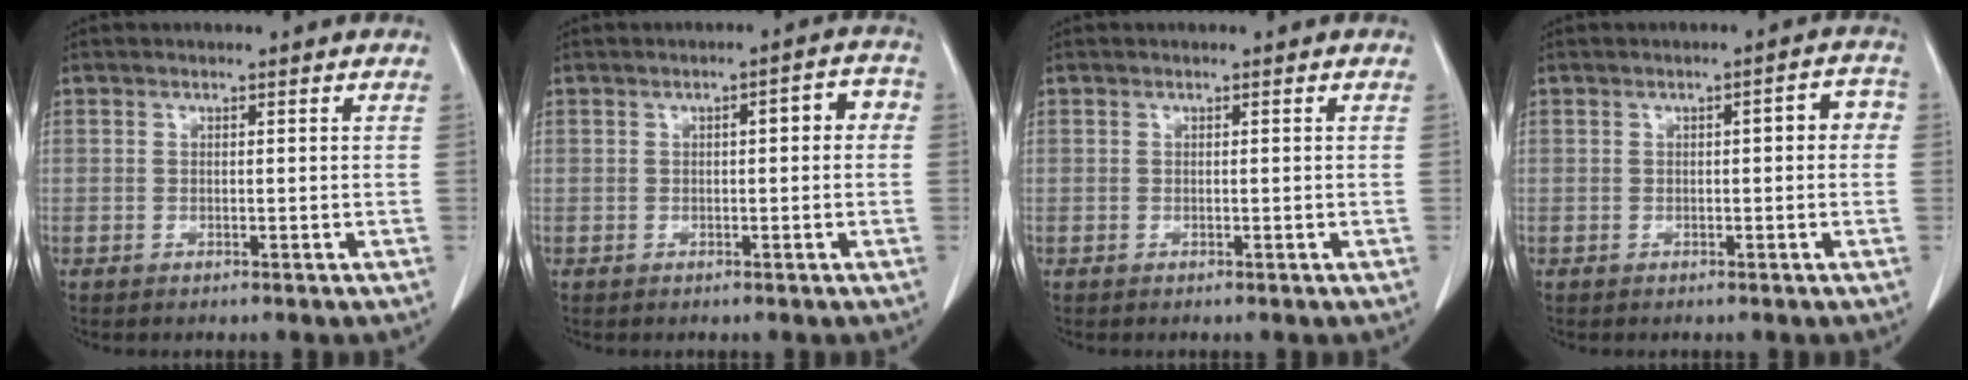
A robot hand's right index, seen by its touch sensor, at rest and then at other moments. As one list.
[{"total": 3.9, "force": [0.3, 1.2, 3.7], "torque": [-0.044, 0.025, -0.001]}, {"total": 0.0}, {"total": 3.5, "force": [0.2, 1.1, 3.3], "torque": [-0.036, 0.020, -0.002]}]